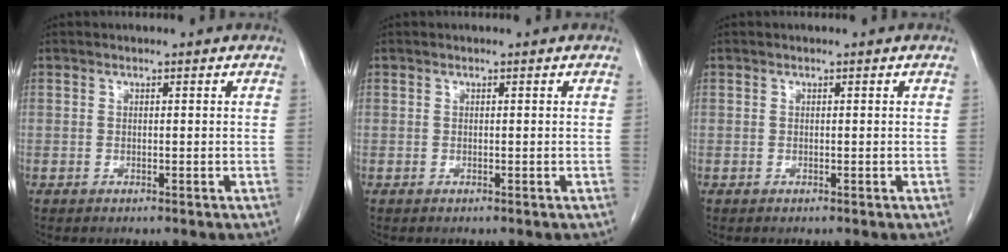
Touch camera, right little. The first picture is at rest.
{"total": 0.0}
{"total": 0.0}